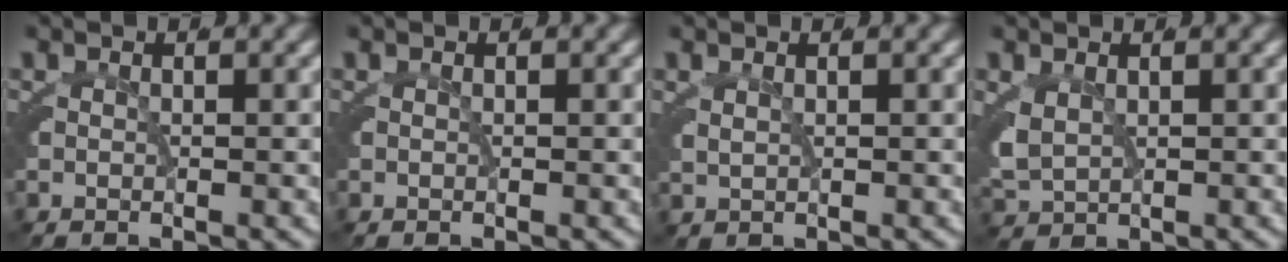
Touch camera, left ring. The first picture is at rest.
{"total": 0.0}
{"total": 0.8, "force": [0.8, 0.0, 0.2], "torque": [-0.004, -0.004, 0.023]}
{"total": 2.2, "force": [0.5, 1.8, 1.0], "torque": [-0.047, -0.019, 0.028]}